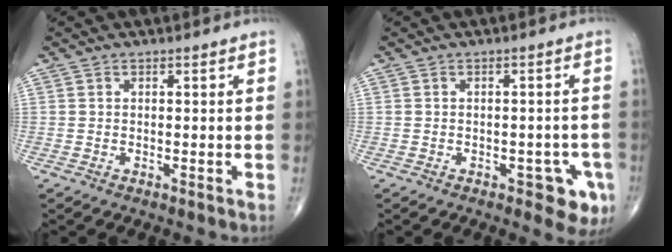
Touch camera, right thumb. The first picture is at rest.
{"total": 5.8, "force": [-2.5, 2.9, 4.4], "torque": [-0.025, 0.006, -0.027]}